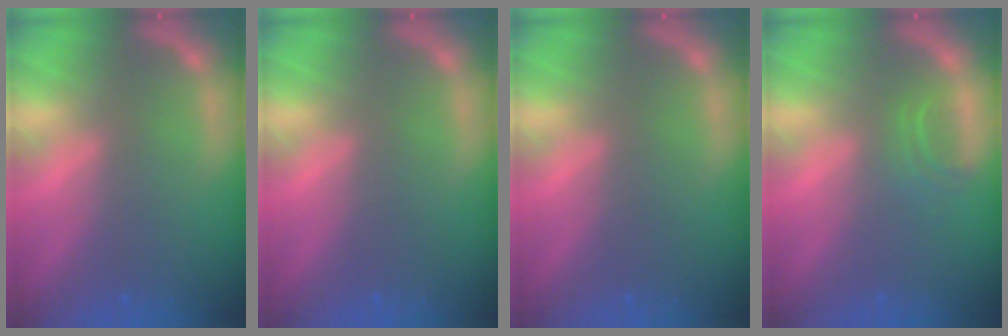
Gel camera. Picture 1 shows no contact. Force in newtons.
{"total": 0.0}
{"total": 0.0}
{"total": 1.9}